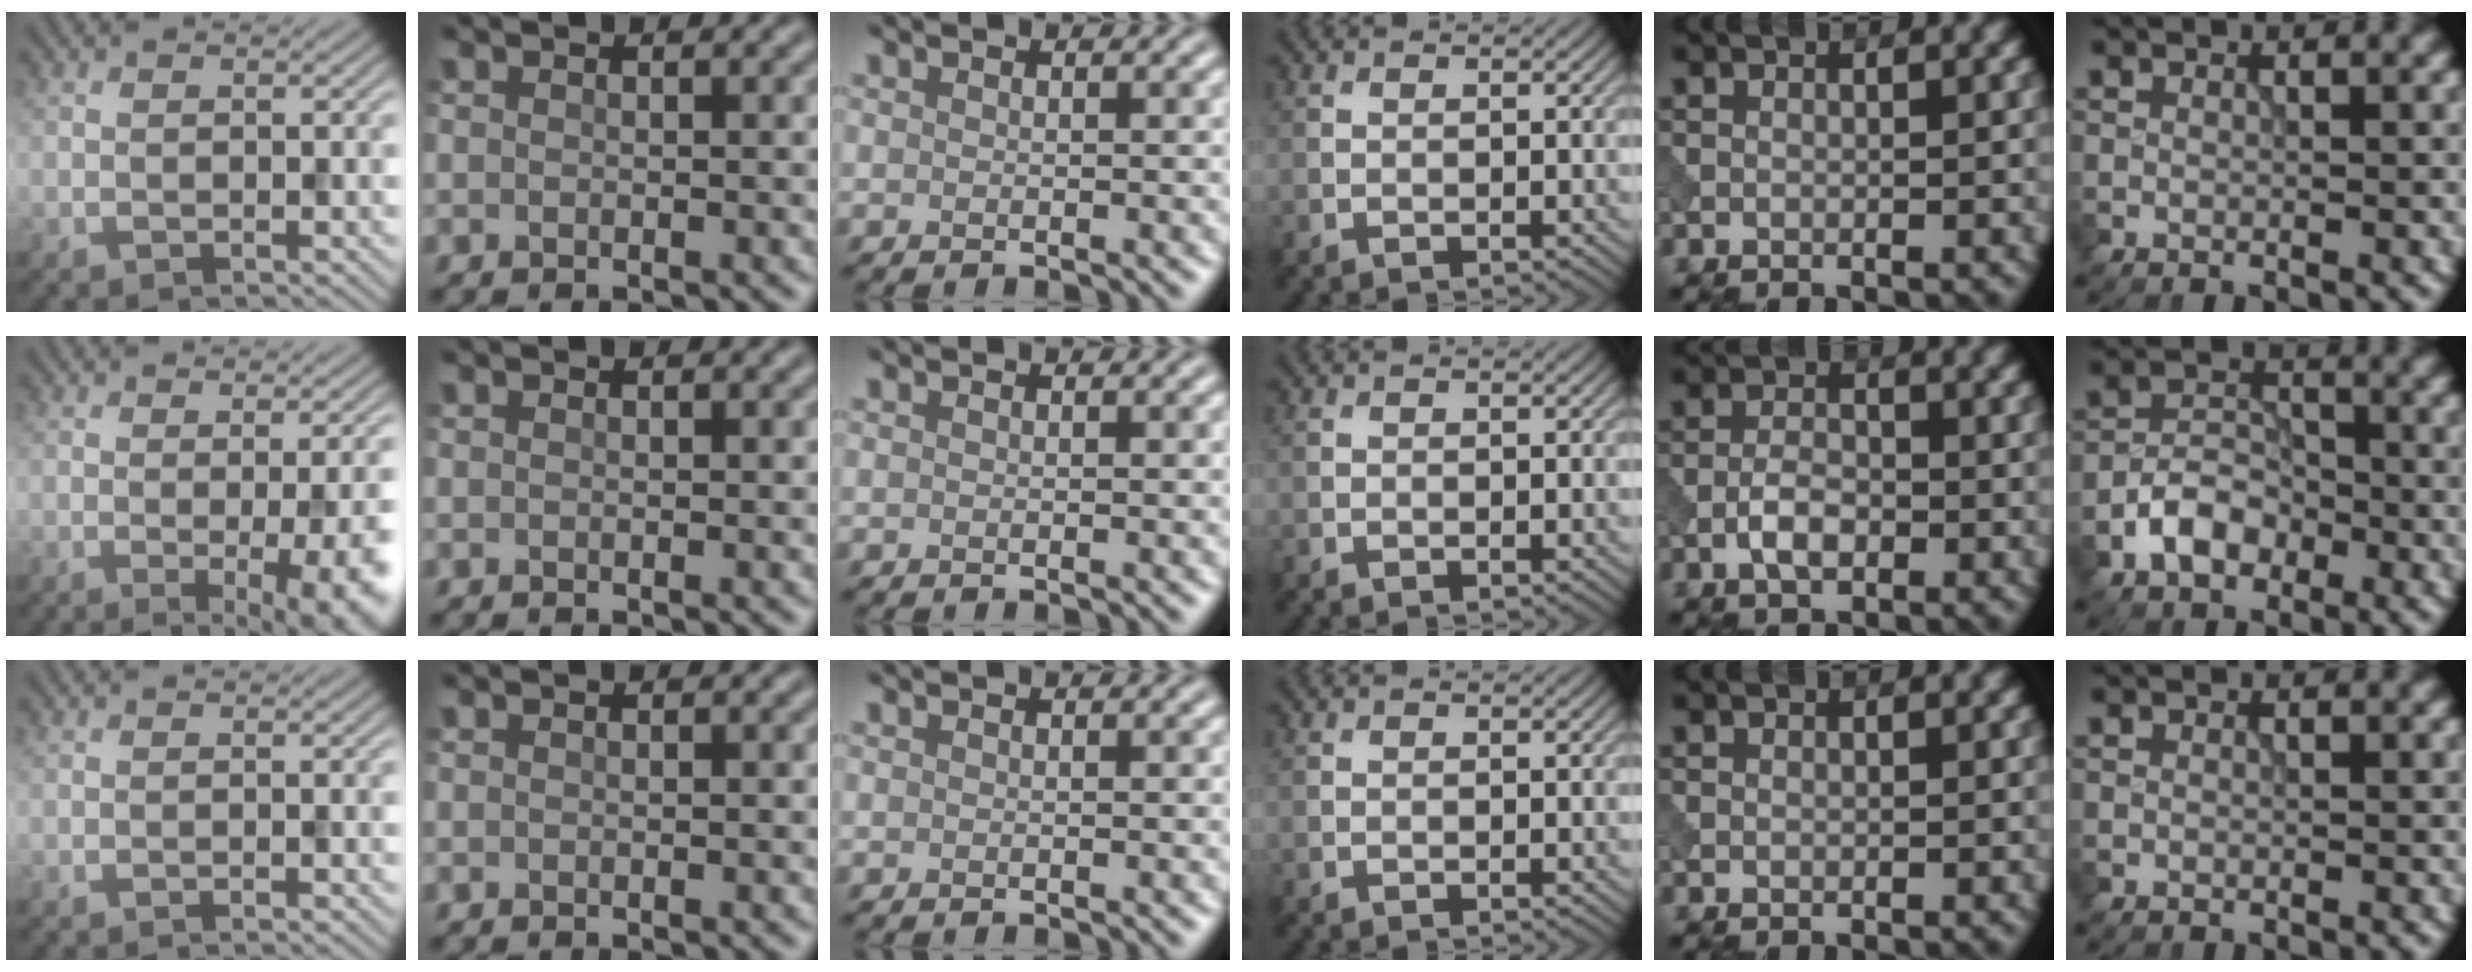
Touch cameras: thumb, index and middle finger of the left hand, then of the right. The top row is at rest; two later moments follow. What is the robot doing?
{"motion": "dispense", "object": "syringe"}